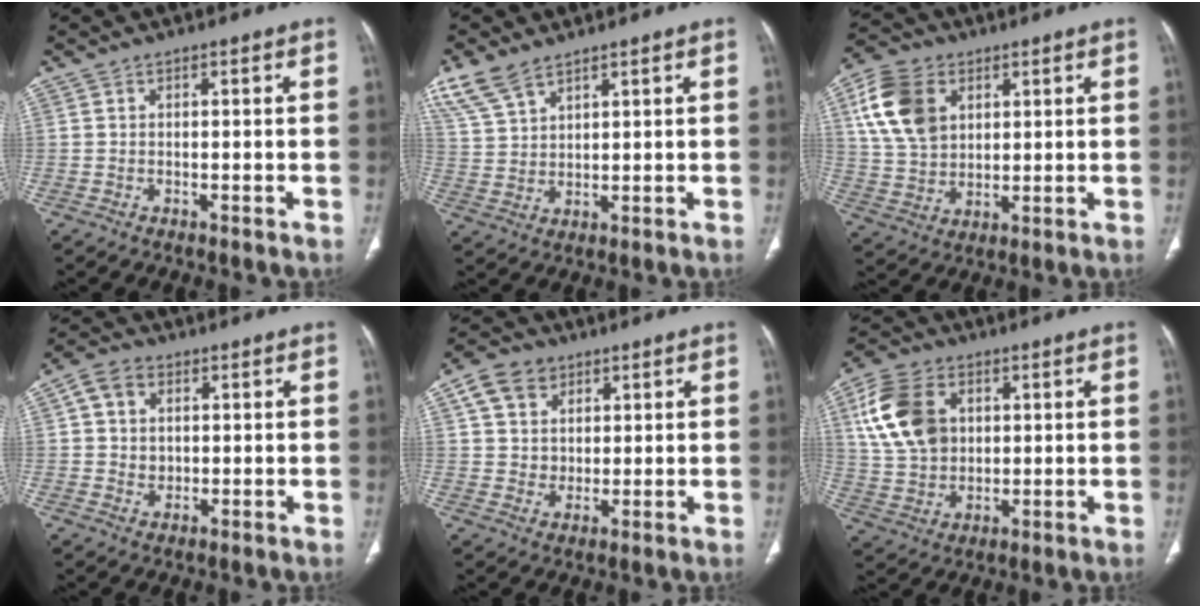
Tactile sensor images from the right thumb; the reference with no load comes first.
{"total": 7.7, "force": [5.7, 3.4, 3.9], "torque": [-0.080, -0.006, 0.128]}
{"total": 13.1, "force": [4.6, 9.4, 7.9], "torque": [-0.136, -0.005, 0.090]}
{"total": 6.2, "force": [1.6, 5.0, 3.3], "torque": [-0.043, -0.001, 0.026]}
{"total": 8.7, "force": [3.6, 7.0, 3.7], "torque": [-0.043, -0.008, 0.067]}
{"total": 13.9, "force": [3.9, 10.1, 8.8], "torque": [-0.155, 0.001, 0.075]}